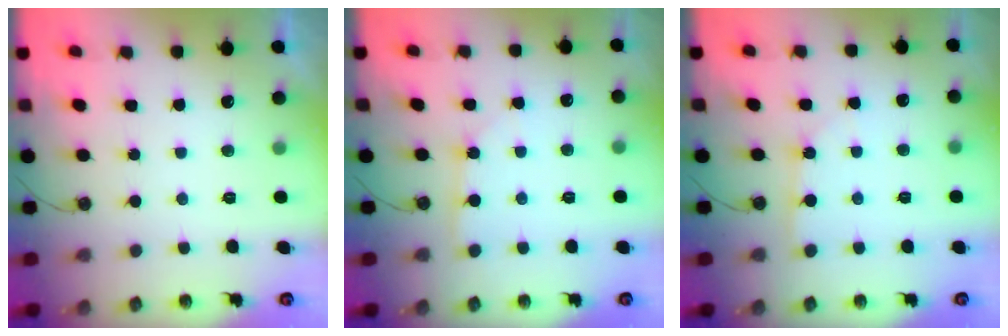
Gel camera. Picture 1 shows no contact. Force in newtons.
{"total": 1.9, "press": 1.8, "slide": 0.2}
{"total": 2.0, "press": 1.9, "slide": 0.3}